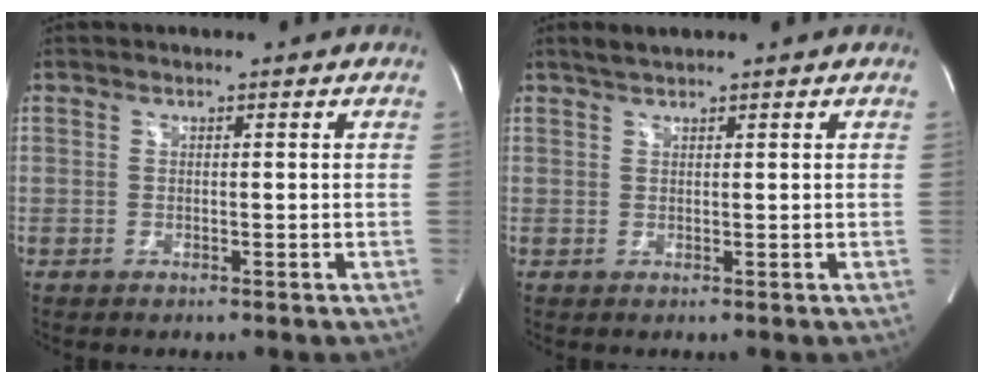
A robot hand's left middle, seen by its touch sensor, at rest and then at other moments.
{"total": 1.6, "force": [1.5, 0.1, 0.7], "torque": [-0.018, 0.011, 0.031]}